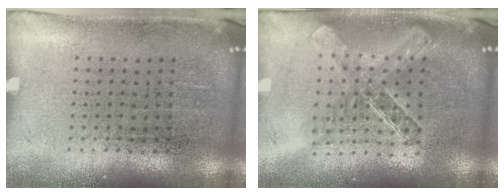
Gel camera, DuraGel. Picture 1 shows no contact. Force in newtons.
{"total": 2.0, "press": 1.7, "slide": 1.2}